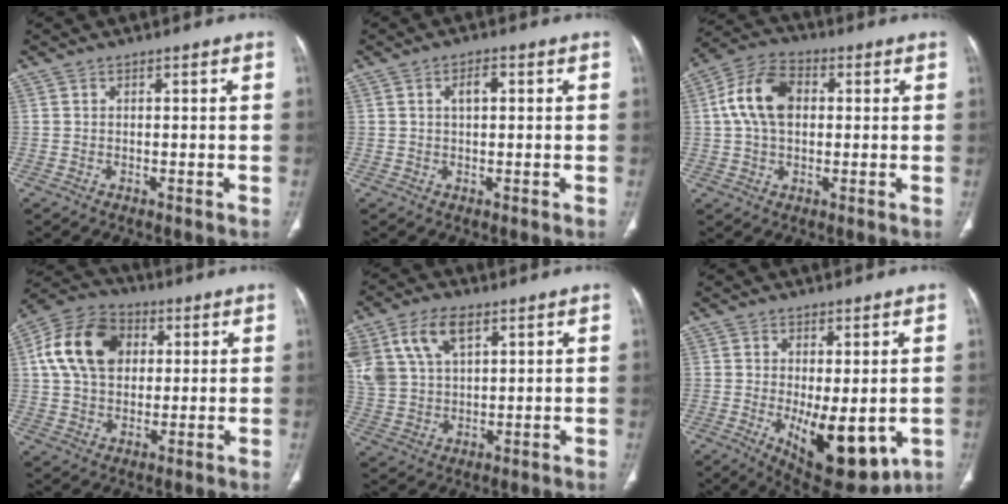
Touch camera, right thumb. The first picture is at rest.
{"total": 2.8, "force": [0.6, 1.4, 2.3], "torque": [-0.041, 0.007, 0.010]}
{"total": 11.4, "force": [1.6, 7.5, 8.4], "torque": [-0.157, 0.023, 0.023]}
{"total": 15.5, "force": [3.6, 11.2, 10.1], "torque": [-0.169, 0.012, 0.057]}
{"total": 13.5, "force": [6.4, 7.9, 8.9], "torque": [-0.179, -0.006, 0.130]}
{"total": 13.5, "force": [-2.7, 5.8, 11.8], "torque": [-0.158, -0.024, -0.019]}